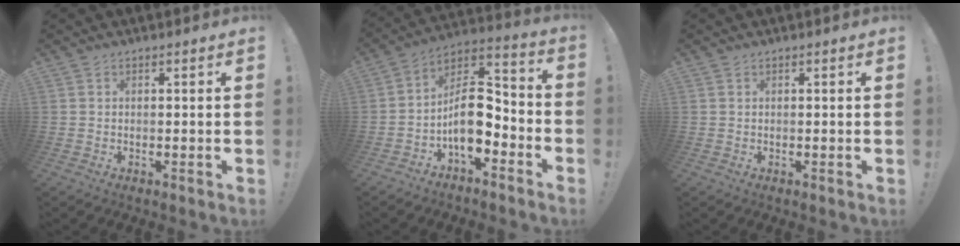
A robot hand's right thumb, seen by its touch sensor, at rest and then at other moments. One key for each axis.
{"total": 13.1, "fx": -4.5, "fy": 7.2, "fz": 10.0, "tx": -0.157, "ty": 0.021, "tz": -0.071}
{"total": 0.0}